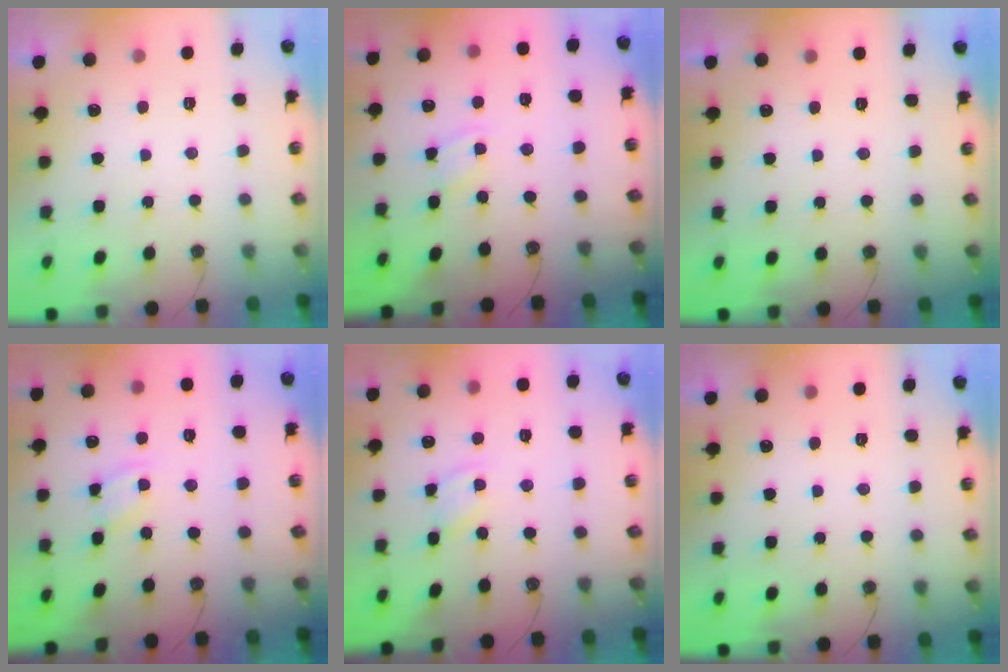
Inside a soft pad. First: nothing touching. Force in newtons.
{"total": 2.6, "press": 2.6, "slide": 0.4}
{"total": 0.0}
{"total": 4.2, "press": 4.2, "slide": 0.4}
{"total": 2.4, "press": 2.4, "slide": 0.2}
{"total": 0.0}